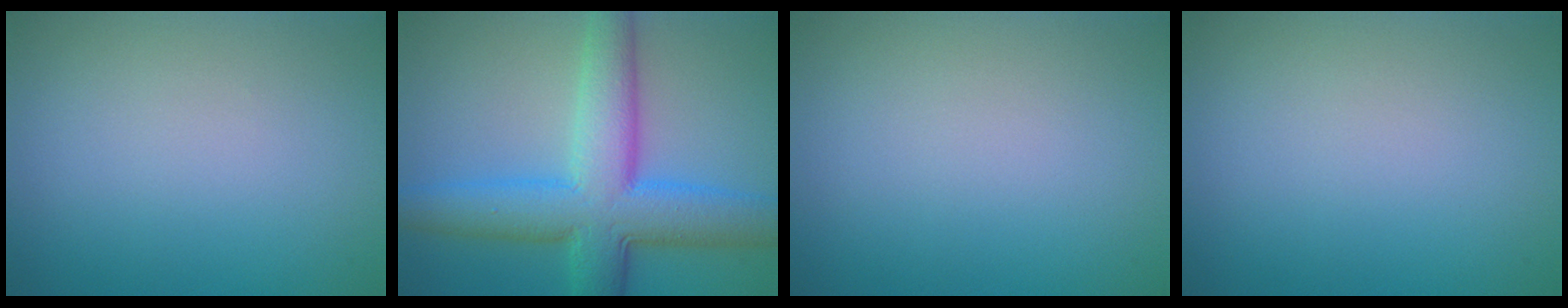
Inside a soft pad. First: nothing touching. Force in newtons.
{"total": 9.2, "press": 9.2, "slide": 0.1}
{"total": 0.0}
{"total": 0.0}